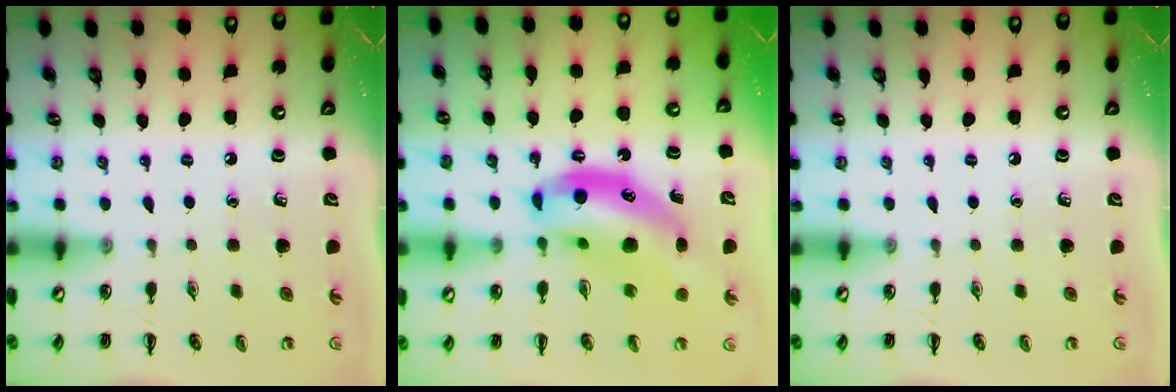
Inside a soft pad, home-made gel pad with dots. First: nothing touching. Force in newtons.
{"total": 13.7, "press": 13.3, "slide": 3.4}
{"total": 0.0}